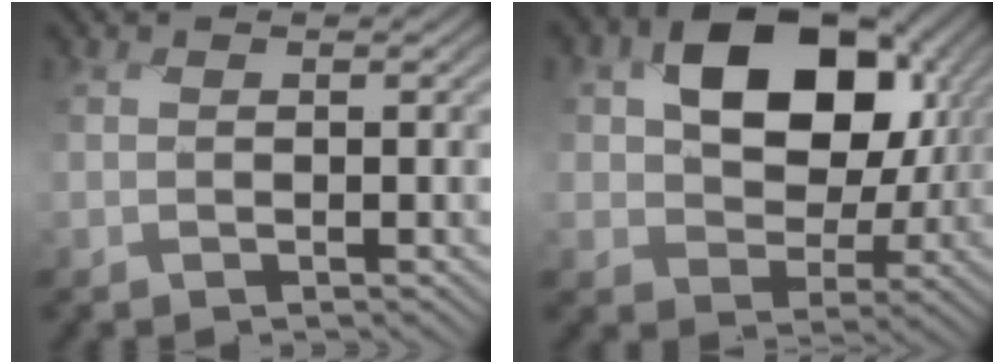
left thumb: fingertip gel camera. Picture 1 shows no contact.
{"total": 13.8, "force": [3.3, 9.9, 9.0], "torque": [-0.153, -0.009, 0.064]}